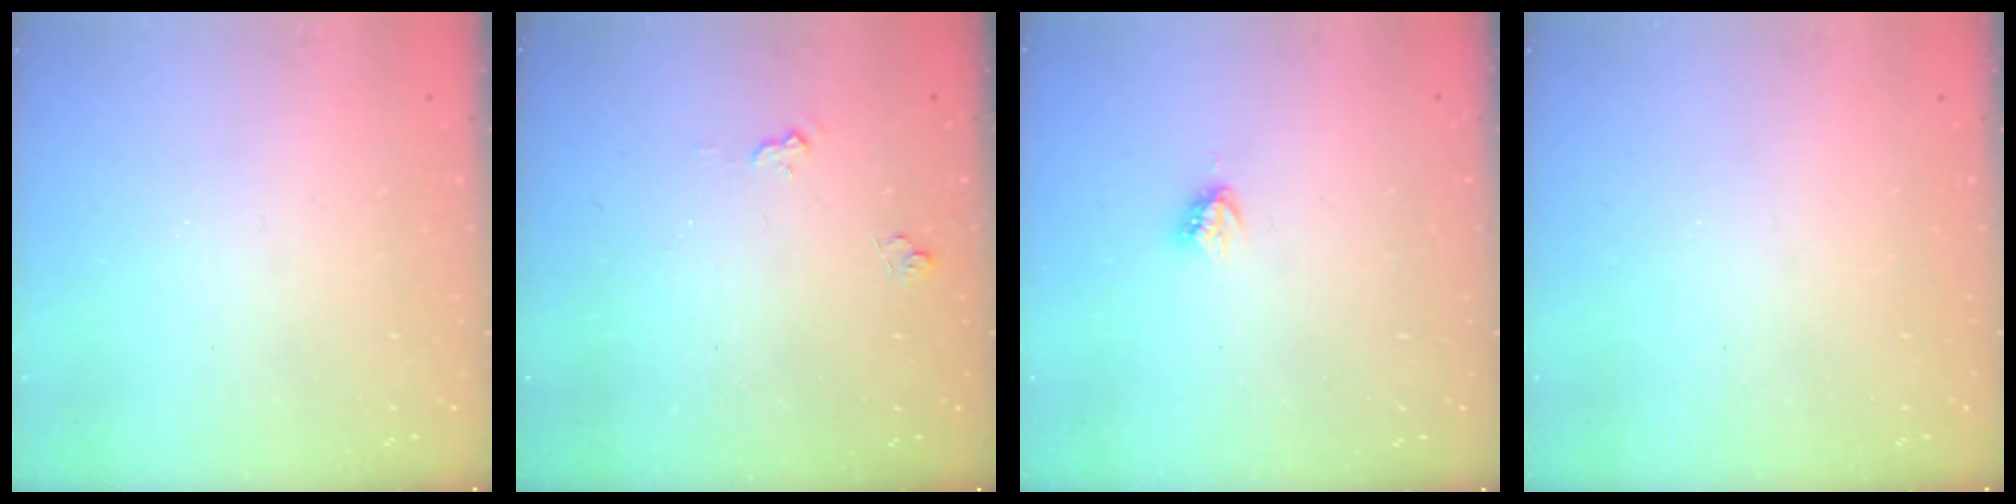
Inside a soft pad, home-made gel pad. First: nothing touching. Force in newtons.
{"total": 4.7, "press": 4.7, "slide": 0.5}
{"total": 3.8, "press": 3.8, "slide": 0.4}
{"total": 0.0}